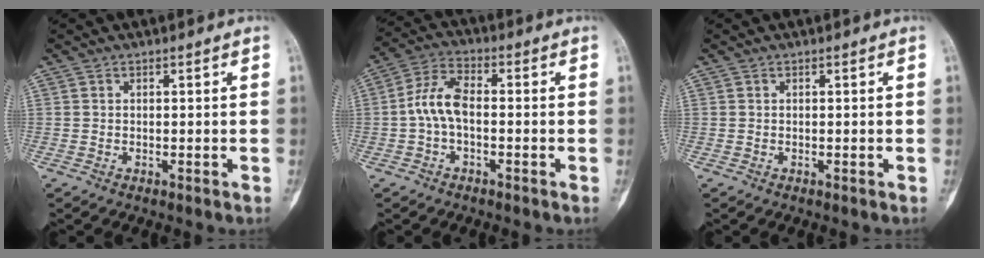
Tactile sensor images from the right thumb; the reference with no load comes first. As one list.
[{"total": 7.2, "force": [-1.0, 3.8, 6.0], "torque": [-0.124, 0.026, -0.027]}, {"total": 0.0}]